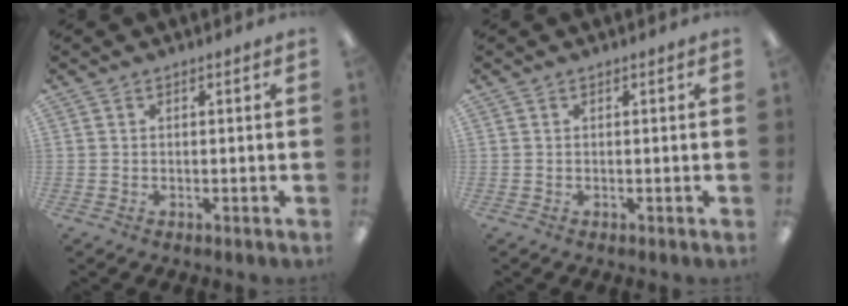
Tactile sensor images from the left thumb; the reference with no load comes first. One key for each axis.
{"total": 0.0}